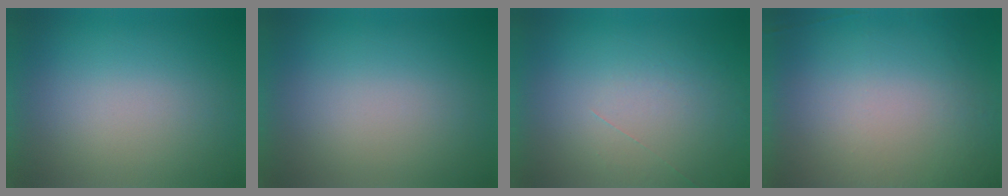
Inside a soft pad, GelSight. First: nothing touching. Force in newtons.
{"total": 0.0}
{"total": 1.2}
{"total": 6.1}